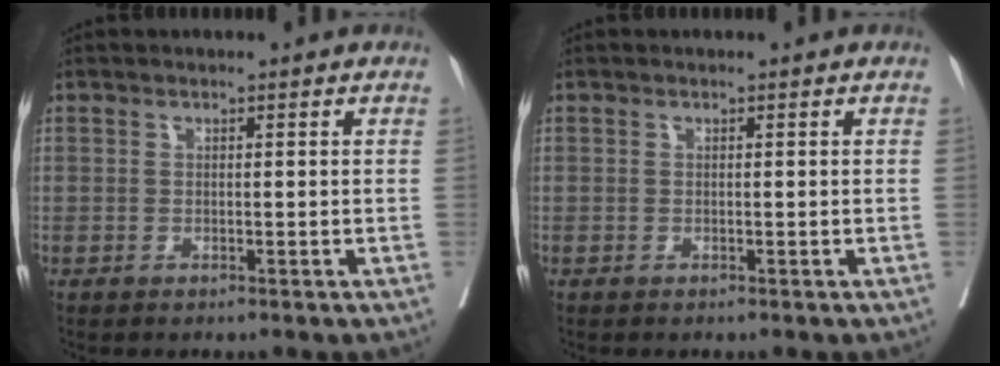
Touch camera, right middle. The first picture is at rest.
{"total": 0.0}